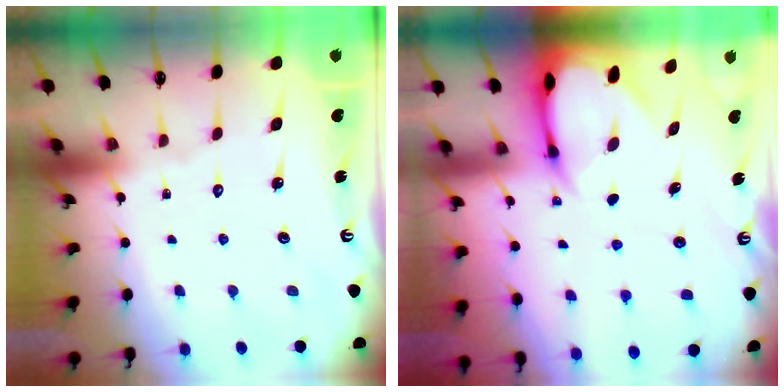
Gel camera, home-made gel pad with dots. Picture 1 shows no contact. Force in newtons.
{"total": 4.9, "press": 4.8, "slide": 0.7}